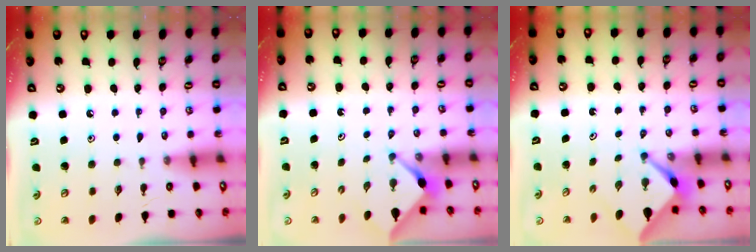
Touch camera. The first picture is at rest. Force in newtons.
{"total": 3.2, "press": 3.2, "slide": 0.4}
{"total": 2.6, "press": 2.6, "slide": 0.3}